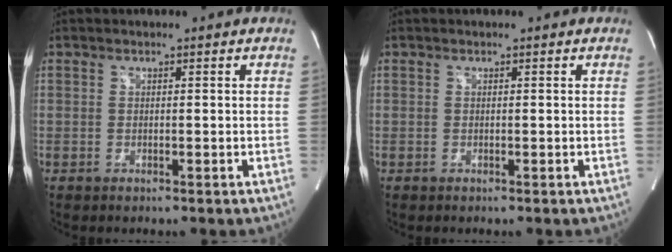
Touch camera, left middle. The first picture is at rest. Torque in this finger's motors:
{"motor_torque": [0.04, -0.03, -0.04, 0.00]}